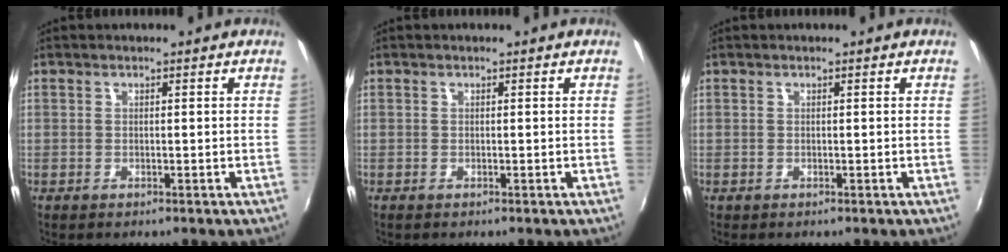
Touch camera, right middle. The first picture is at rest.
{"total": 0.0}
{"total": 0.0}